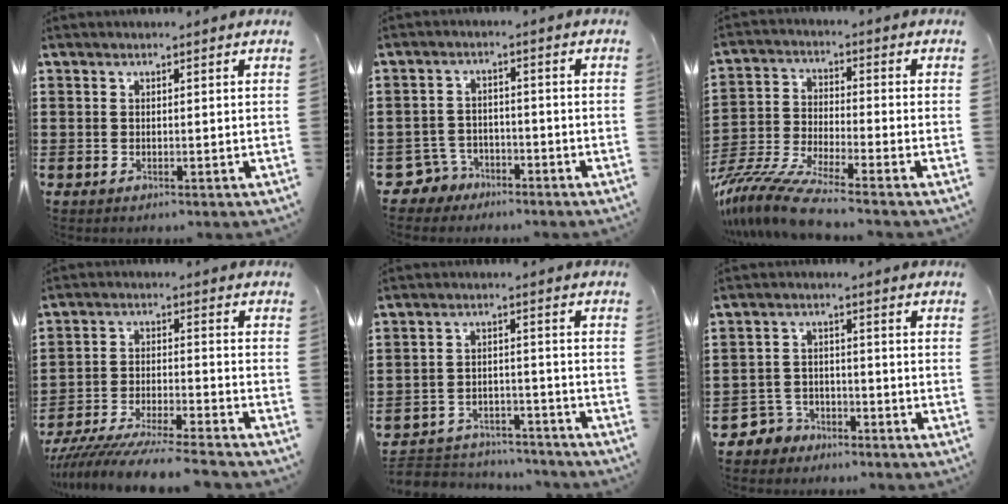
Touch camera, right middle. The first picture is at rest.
{"total": 3.8, "force": [-3.2, 2.0, 0.6], "torque": [-0.042, -0.004, -0.073]}
{"total": 8.4, "force": [-7.5, 0.2, 3.7], "torque": [-0.091, -0.011, -0.152]}
{"total": 7.7, "force": [-7.4, 0.0, 2.2], "torque": [-0.043, -0.003, -0.143]}
{"total": 4.3, "force": [-4.3, 0.9, 0.0], "torque": [-0.013, 0.004, -0.092]}
{"total": 3.6, "force": [-3.2, 1.6, 0.1], "torque": [-0.021, 0.000, -0.070]}